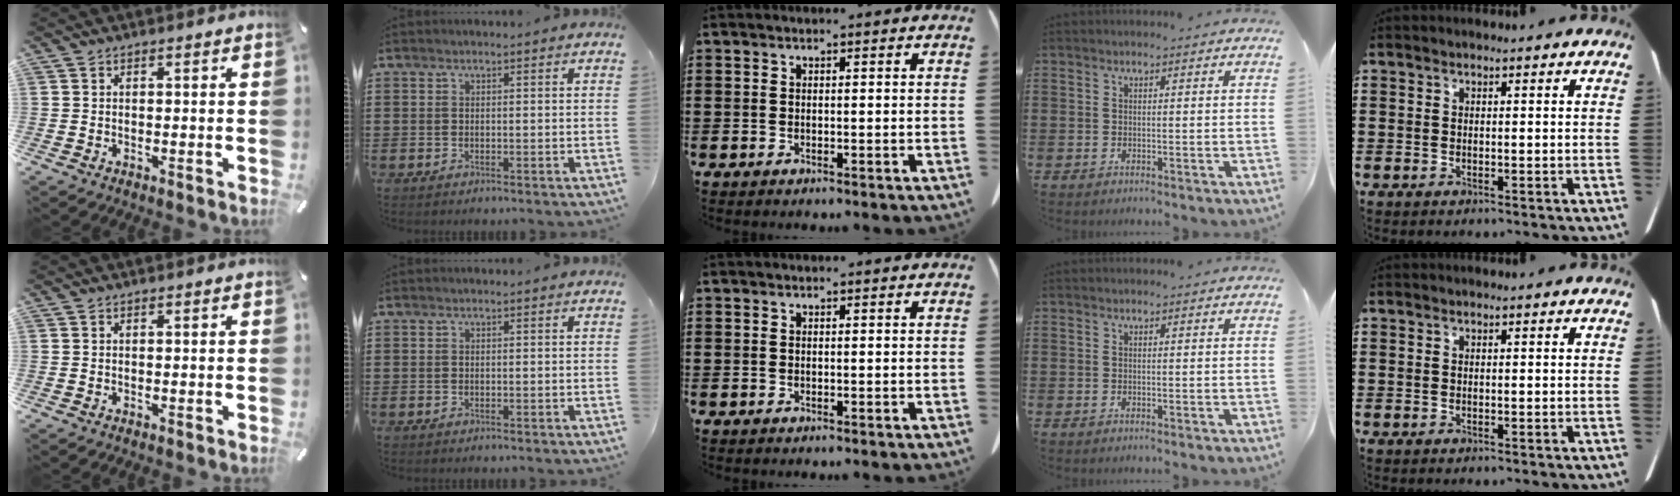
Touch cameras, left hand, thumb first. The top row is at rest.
{}